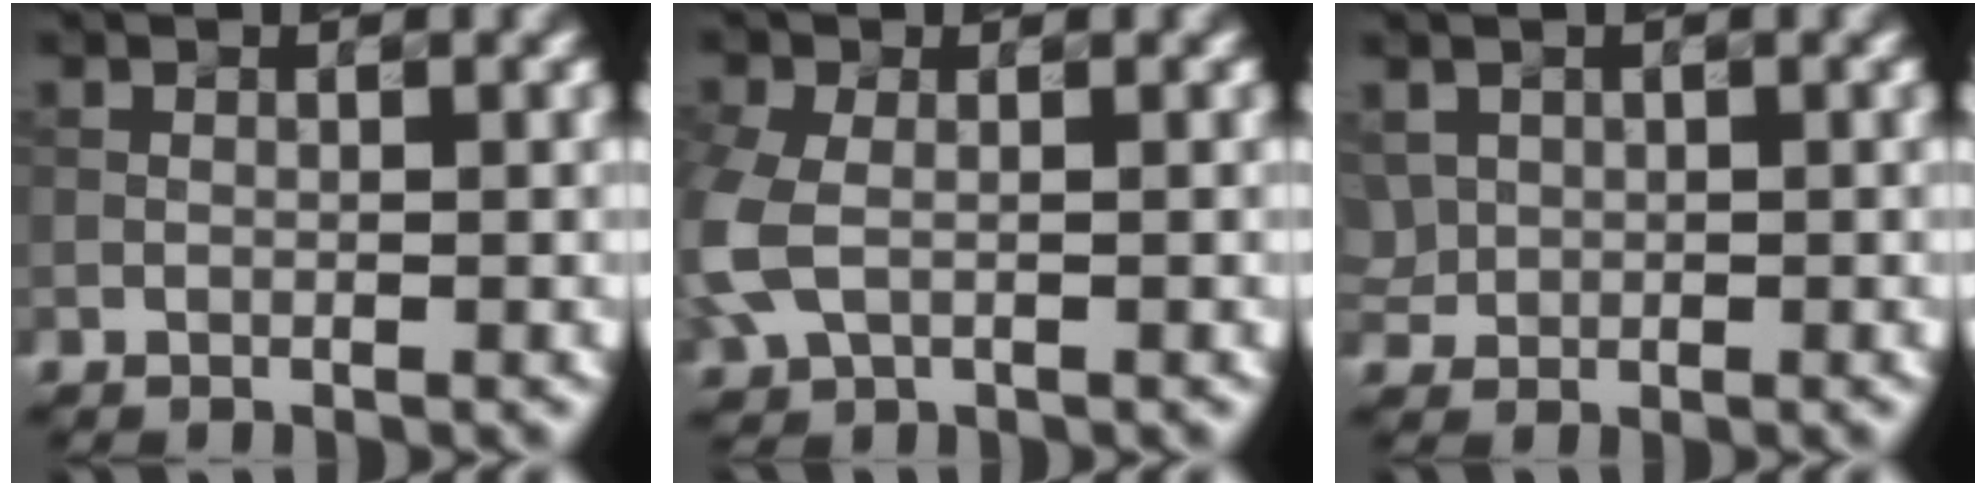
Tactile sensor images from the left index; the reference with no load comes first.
{"total": 4.6, "force": [-0.4, 3.2, 3.2], "torque": [-0.101, -0.003, -0.013]}
{"total": 1.6, "force": [0.6, 1.4, 0.3], "torque": [-0.011, 0.003, 0.014]}